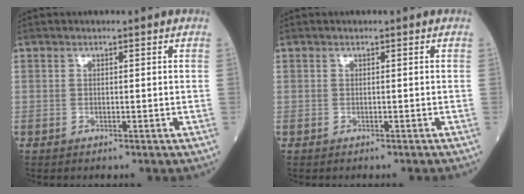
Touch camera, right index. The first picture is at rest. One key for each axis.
{"total": 1.2, "fx": -1.1, "fy": -0.2, "fz": 0.4, "tx": -0.002, "ty": 0.002, "tz": -0.016}